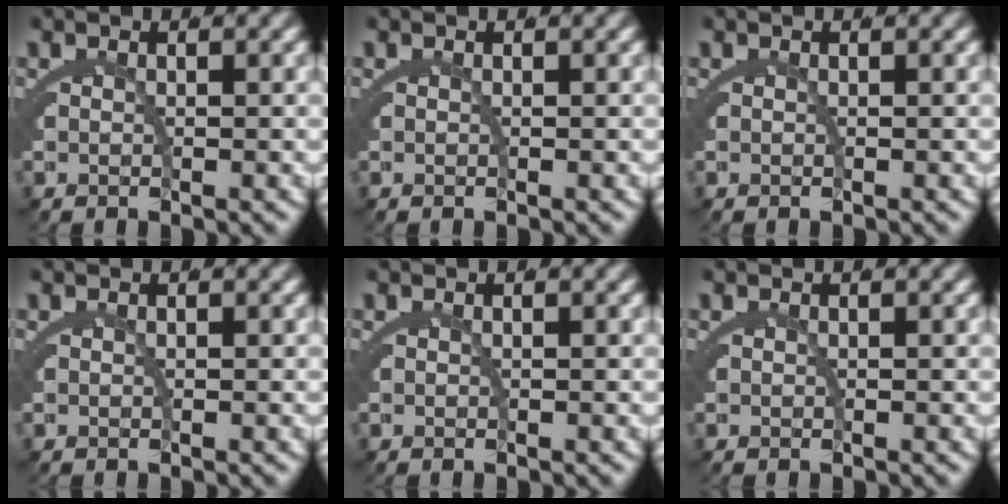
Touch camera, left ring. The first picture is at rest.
{"total": 0.0}
{"total": 0.0}
{"total": 0.0}
{"total": 0.0}
{"total": 0.0}